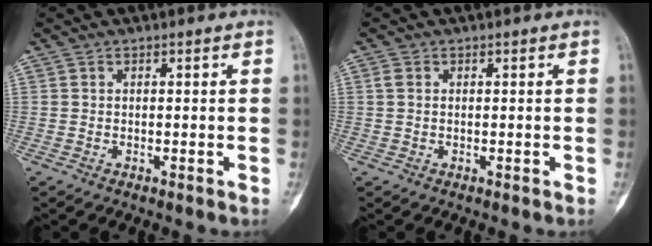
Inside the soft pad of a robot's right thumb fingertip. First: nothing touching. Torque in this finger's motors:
{"motor_torque": [-0.04, -0.05, 0.28, 0.02, -0.02]}